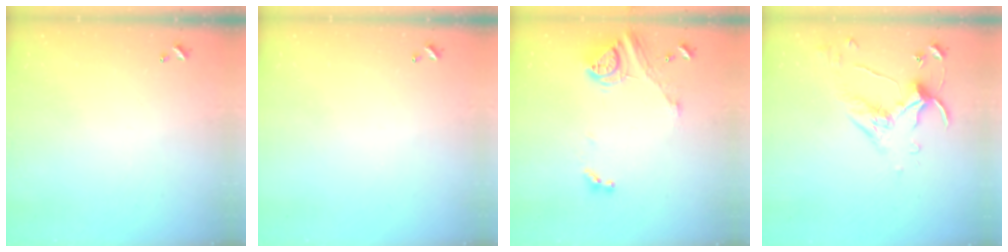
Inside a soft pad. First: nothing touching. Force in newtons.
{"total": 0.0}
{"total": 14.9, "press": 14.8, "slide": 1.7}
{"total": 4.8, "press": 4.7, "slide": 1.0}